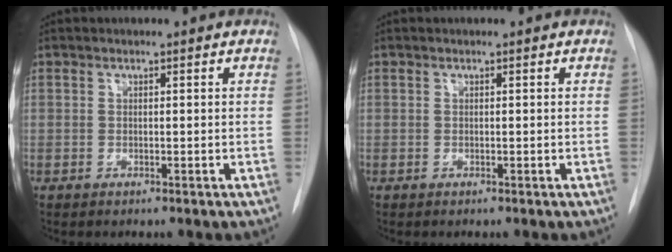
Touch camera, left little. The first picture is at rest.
{"total": 0.0}